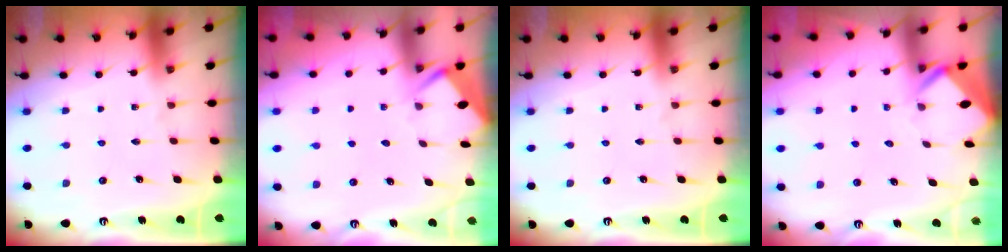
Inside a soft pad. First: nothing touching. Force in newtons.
{"total": 4.2, "press": 4.2, "slide": 0.2}
{"total": 0.0}
{"total": 3.0, "press": 3.0, "slide": 0.2}